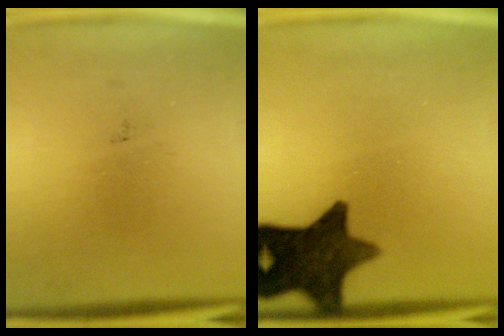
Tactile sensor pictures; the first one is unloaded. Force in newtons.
{"total": 12.7}